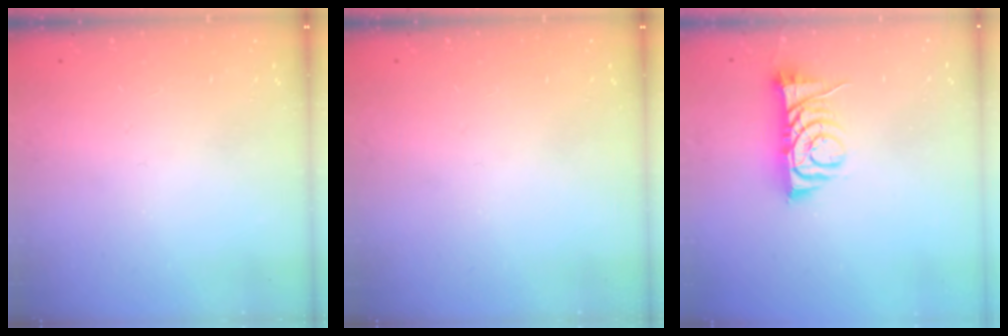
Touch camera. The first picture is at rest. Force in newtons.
{"total": 0.0}
{"total": 7.7, "press": 7.7, "slide": 0.4}